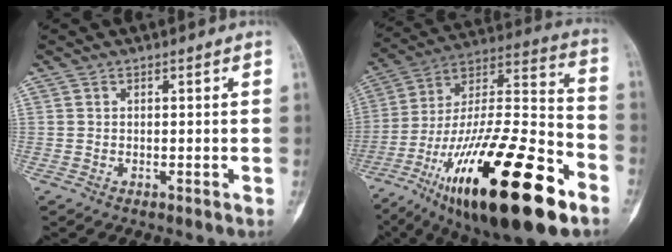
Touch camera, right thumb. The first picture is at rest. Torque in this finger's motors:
{"motor_torque": [1.13, 1.15, 2.09, -0.68, 0.25]}